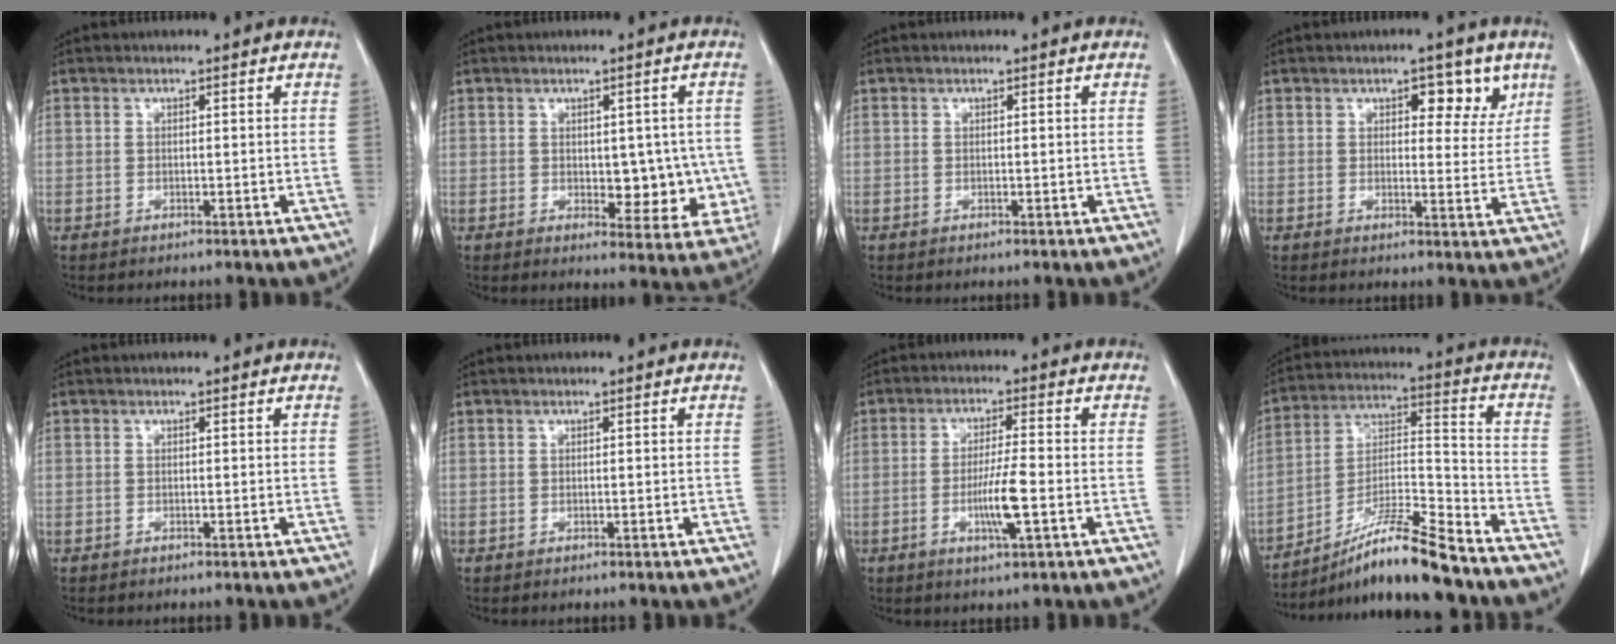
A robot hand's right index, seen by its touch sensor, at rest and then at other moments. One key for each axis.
{"total": 8.1, "fx": -0.3, "fy": 4.5, "fz": 6.7, "tx": -0.058, "ty": 0.005, "tz": 0.010}
{"total": 0.0}
{"total": 5.3, "fx": 2.9, "fy": 2.8, "fz": 3.5, "tx": -0.029, "ty": 0.004, "tz": 0.035}
{"total": 0.0}
{"total": 0.0}
{"total": 6.3, "fx": -1.7, "fy": 0.1, "fz": 6.1, "tx": -0.112, "ty": -0.007, "tz": -0.029}
{"total": 14.2, "fx": -11.6, "fy": 0.0, "fz": 8.2, "tx": -0.148, "ty": 0.002, "tz": -0.201}